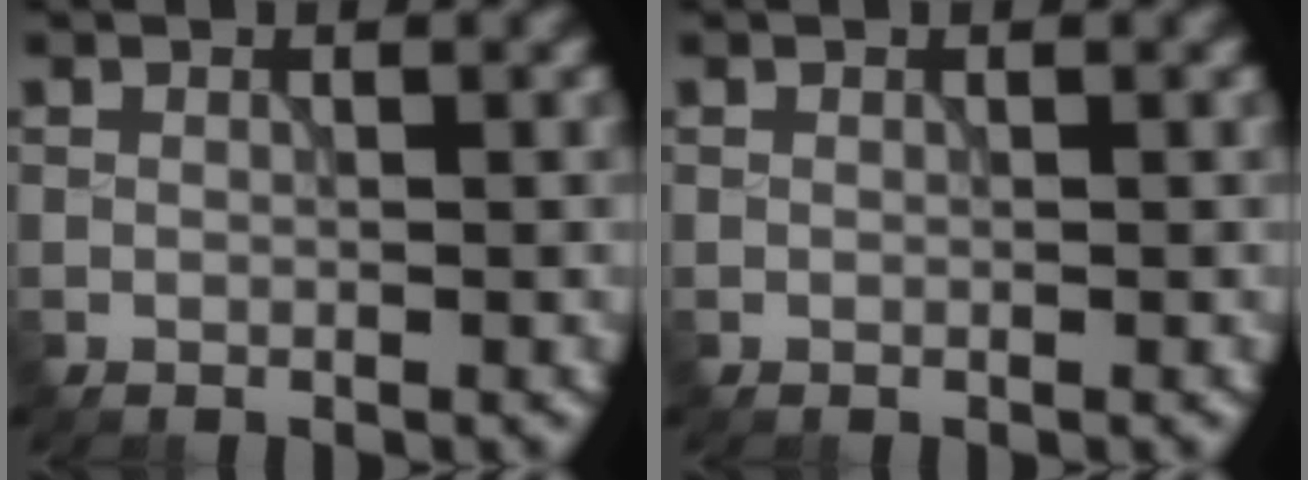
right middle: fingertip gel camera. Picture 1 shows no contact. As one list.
[{"total": 0.0}]